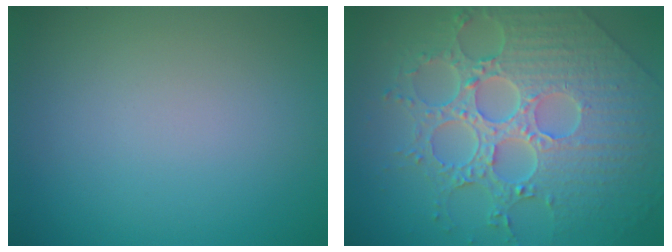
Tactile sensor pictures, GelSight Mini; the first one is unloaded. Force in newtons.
{"total": 8.8, "press": 6.5, "slide": 5.9}